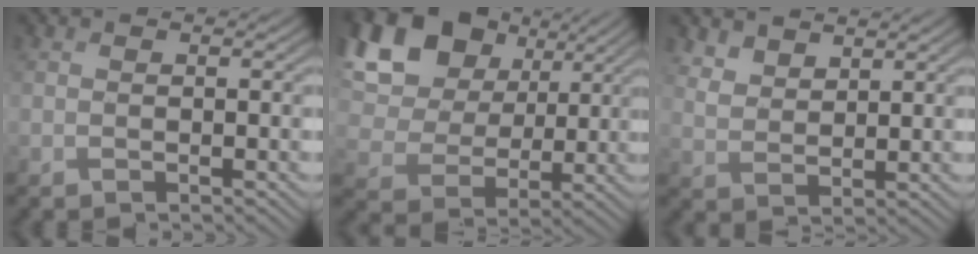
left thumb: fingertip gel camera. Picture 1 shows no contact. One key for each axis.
{"total": 21.1, "fx": 9.8, "fy": 15.6, "fz": 10.3, "tx": -0.301, "ty": 0.058, "tz": 0.201}
{"total": 4.2, "fx": 3.4, "fy": 1.9, "fz": 1.7, "tx": -0.043, "ty": -0.002, "tz": 0.077}